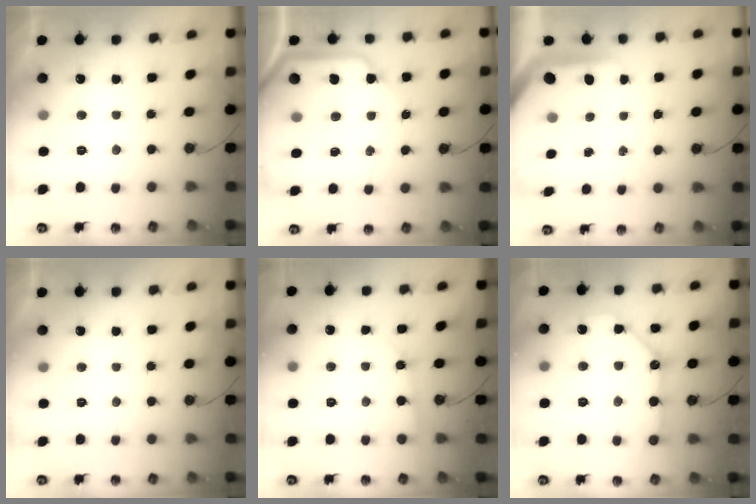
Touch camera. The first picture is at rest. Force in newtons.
{"total": 10.8, "press": 10.7, "slide": 1.3}
{"total": 6.7, "press": 6.7, "slide": 0.8}
{"total": 0.0}
{"total": 2.4, "press": 2.4, "slide": 0.2}
{"total": 13.0, "press": 12.9, "slide": 1.5}